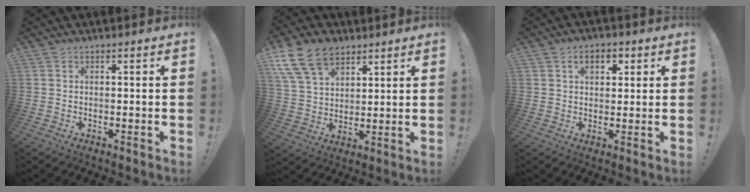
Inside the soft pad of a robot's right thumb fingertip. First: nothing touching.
{"total": 14.8, "force": [9.1, 9.2, 7.2], "torque": [-0.143, -0.041, 0.173]}
{"total": 5.3, "force": [2.1, 3.3, 3.6], "torque": [-0.047, 0.002, 0.032]}